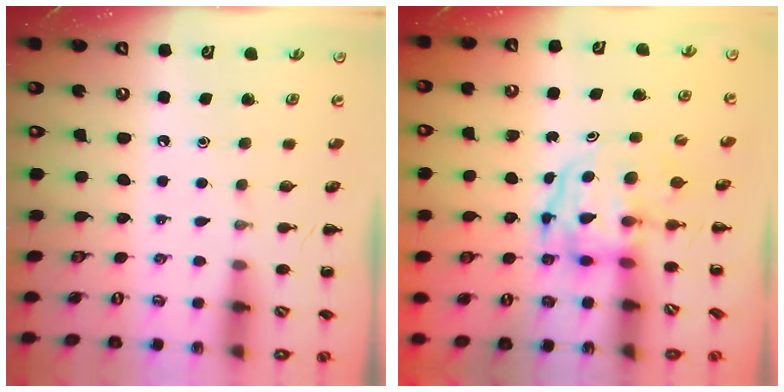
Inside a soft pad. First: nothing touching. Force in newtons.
{"total": 3.9, "press": 3.9, "slide": 0.7}